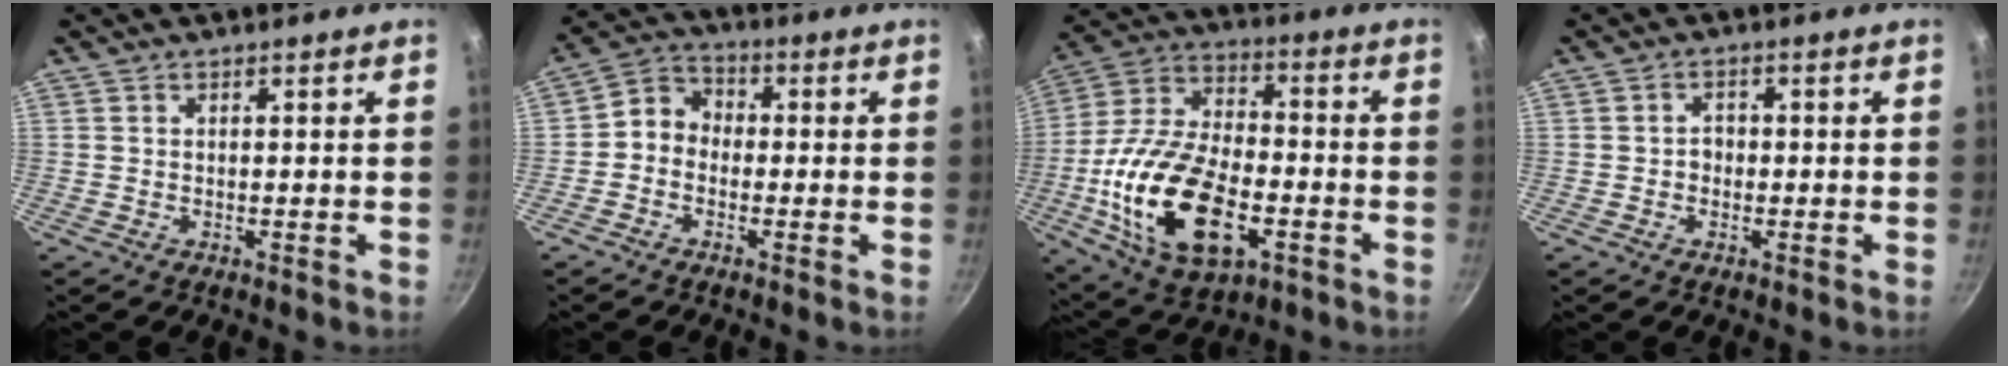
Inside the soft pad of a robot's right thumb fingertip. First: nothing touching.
{"total": 5.7, "force": [-1.2, 4.8, 2.8], "torque": [-0.025, 0.025, -0.041]}
{"total": 23.4, "force": [-6.2, 13.0, 18.5], "torque": [-0.346, 0.024, -0.109]}
{"total": 1.7, "force": [-0.4, 1.5, 0.8], "torque": [-0.006, 0.008, -0.009]}